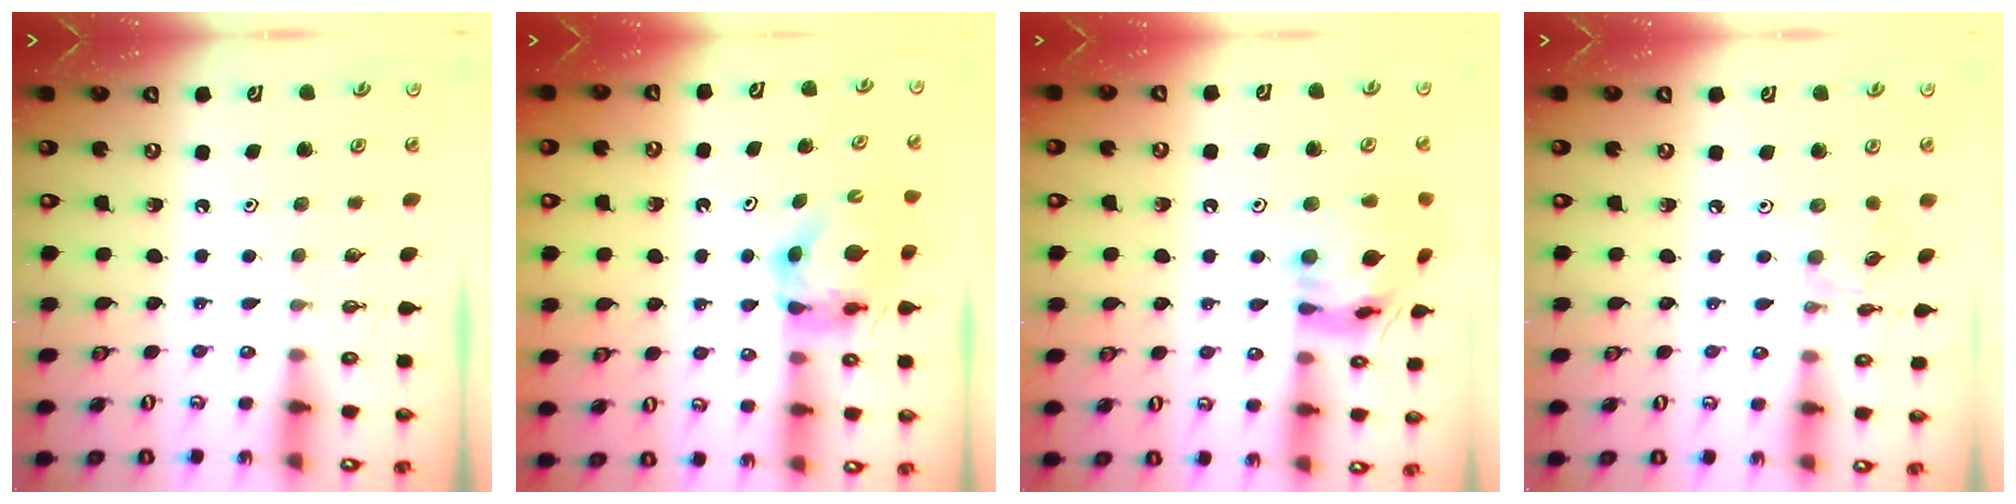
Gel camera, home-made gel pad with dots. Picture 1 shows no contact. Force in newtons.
{"total": 5.8, "press": 5.8, "slide": 0.3}
{"total": 15.8, "press": 15.7, "slide": 1.5}
{"total": 1.6, "press": 1.5, "slide": 0.3}